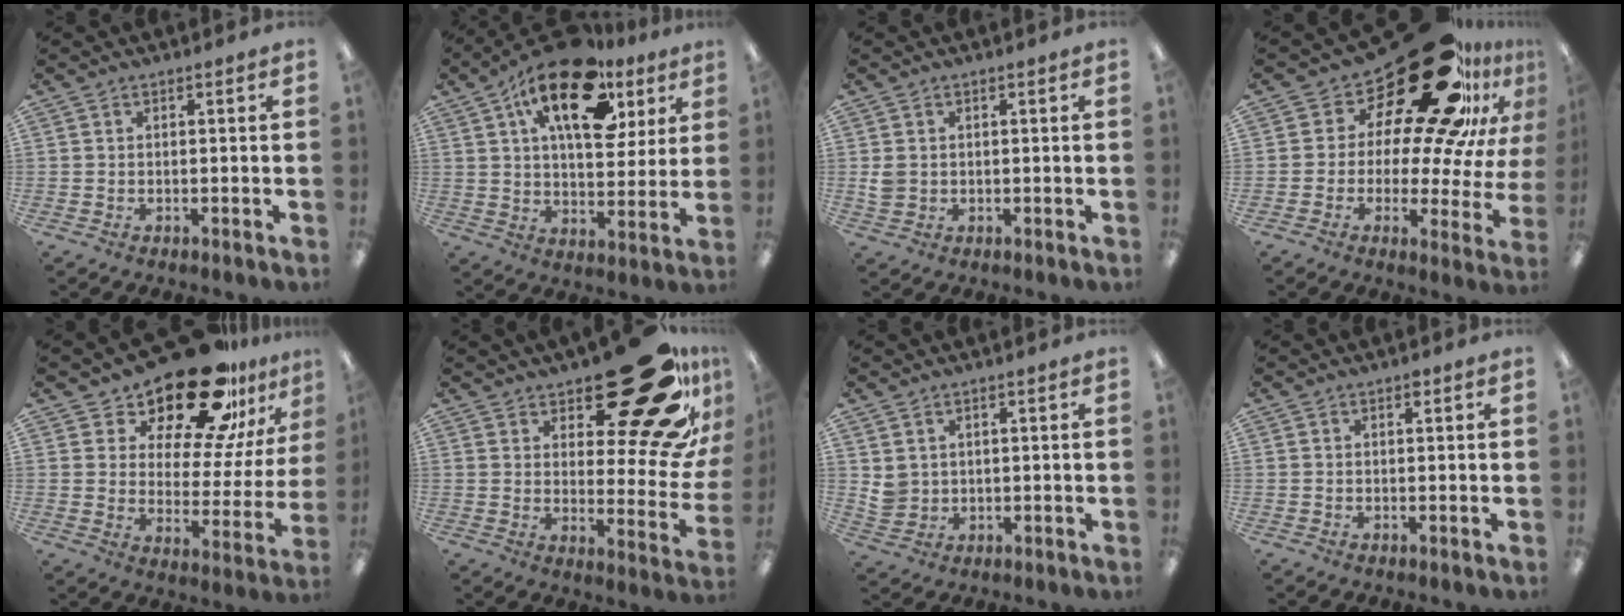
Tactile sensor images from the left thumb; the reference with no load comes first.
{"total": 19.8, "force": [10.7, 9.5, 13.7], "torque": [-0.220, -0.037, 0.179]}
{"total": 2.9, "force": [0.4, 2.6, 1.3], "torque": [-0.017, 0.002, 0.006]}
{"total": 26.9, "force": [17.9, 11.3, 16.5], "torque": [-0.237, -0.131, 0.311]}
{"total": 22.2, "force": [18.1, 7.3, 10.6], "torque": [-0.179, -0.129, 0.311]}
{"total": 28.4, "force": [17.4, 10.7, 19.8], "torque": [-0.220, -0.125, 0.290]}
{"total": 4.0, "force": [1.8, 3.5, 0.7], "torque": [-0.015, -0.003, 0.036]}
{"total": 1.3, "force": [0.9, 0.5, 0.7], "torque": [-0.007, -0.003, 0.015]}